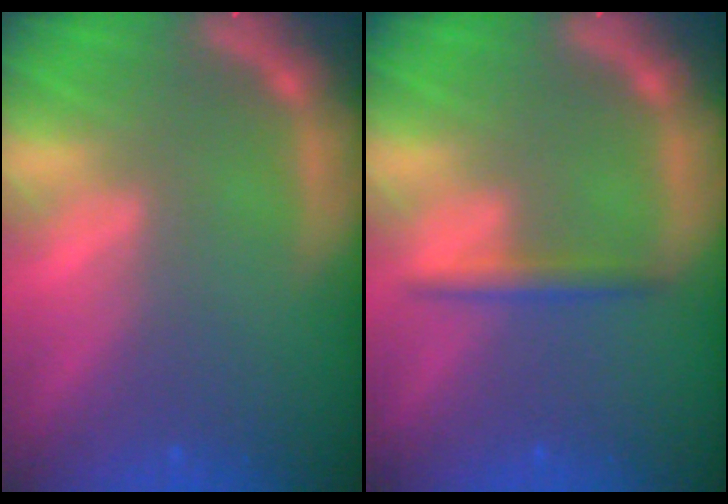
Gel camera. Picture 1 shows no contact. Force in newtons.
{"total": 1.9}